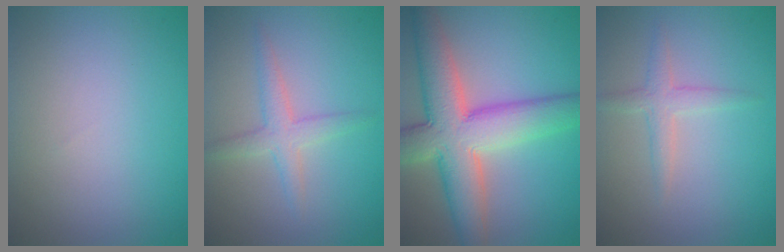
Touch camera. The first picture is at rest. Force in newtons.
{"total": 2.5, "press": 2.5, "slide": 0.1}
{"total": 9.9, "press": 9.8, "slide": 0.8}
{"total": 1.9, "press": 1.9, "slide": 0.1}